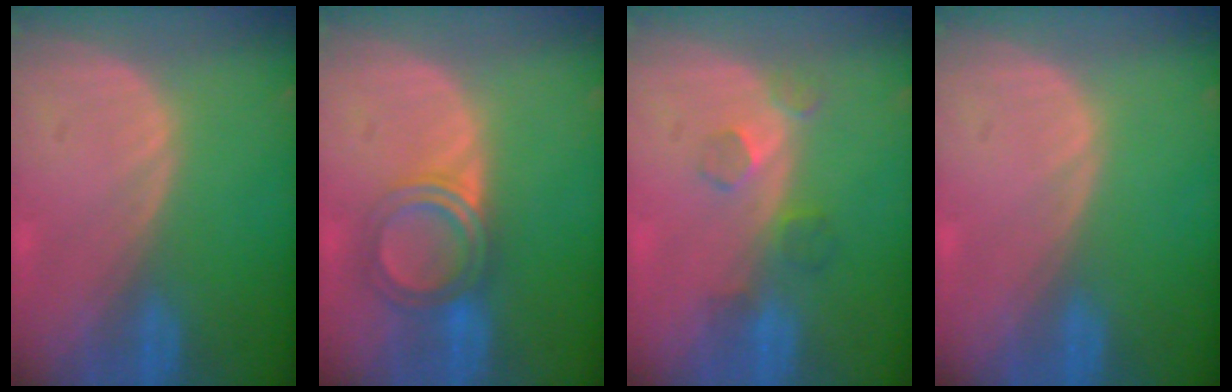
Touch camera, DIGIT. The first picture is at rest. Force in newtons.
{"total": 5.1, "press": 5.1, "slide": 0.3}
{"total": 4.0, "press": 3.6, "slide": 1.8}
{"total": 0.0}